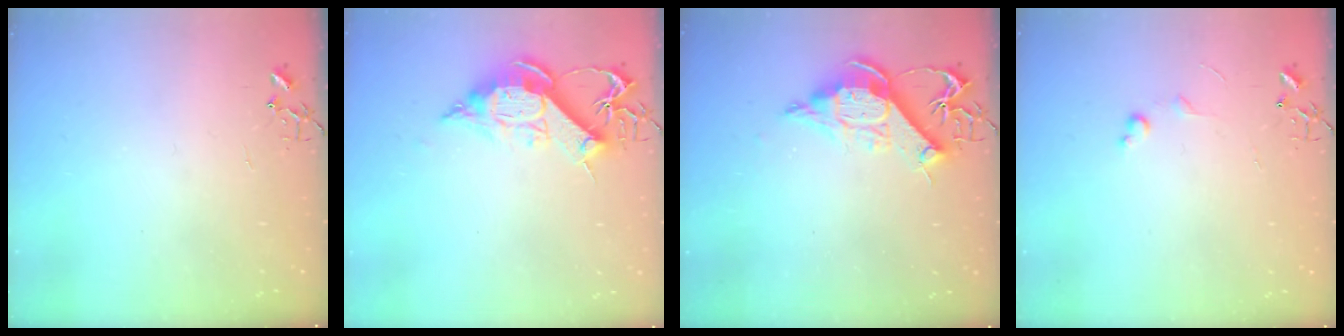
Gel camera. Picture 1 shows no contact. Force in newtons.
{"total": 12.1, "press": 12.1, "slide": 0.6}
{"total": 11.9, "press": 11.7, "slide": 1.8}
{"total": 4.2, "press": 4.2, "slide": 0.5}